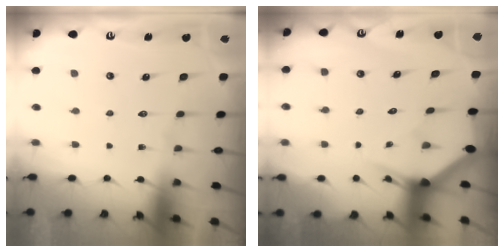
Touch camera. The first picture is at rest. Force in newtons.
{"total": 2.9, "press": 2.9, "slide": 0.0}